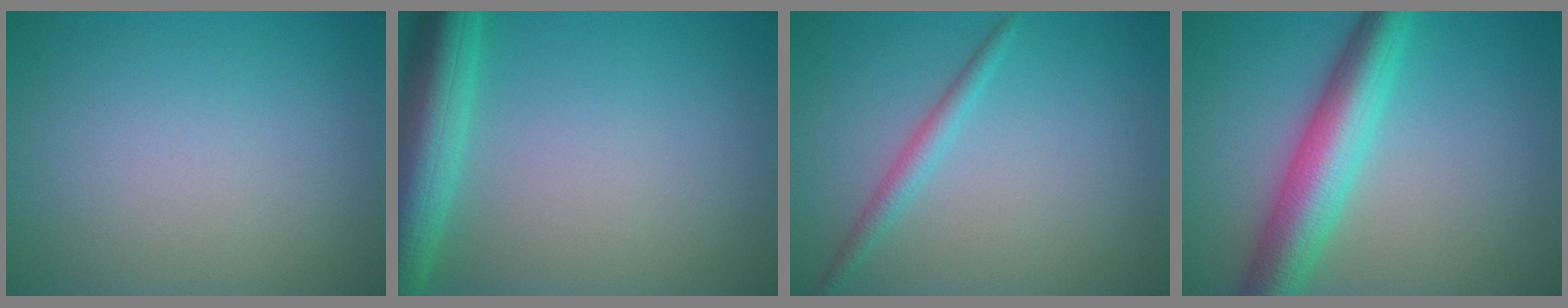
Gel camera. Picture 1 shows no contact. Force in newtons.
{"total": 6.6, "press": 6.6, "slide": 0.3}
{"total": 1.8, "press": 1.8, "slide": 0.0}
{"total": 7.0, "press": 7.0, "slide": 0.2}